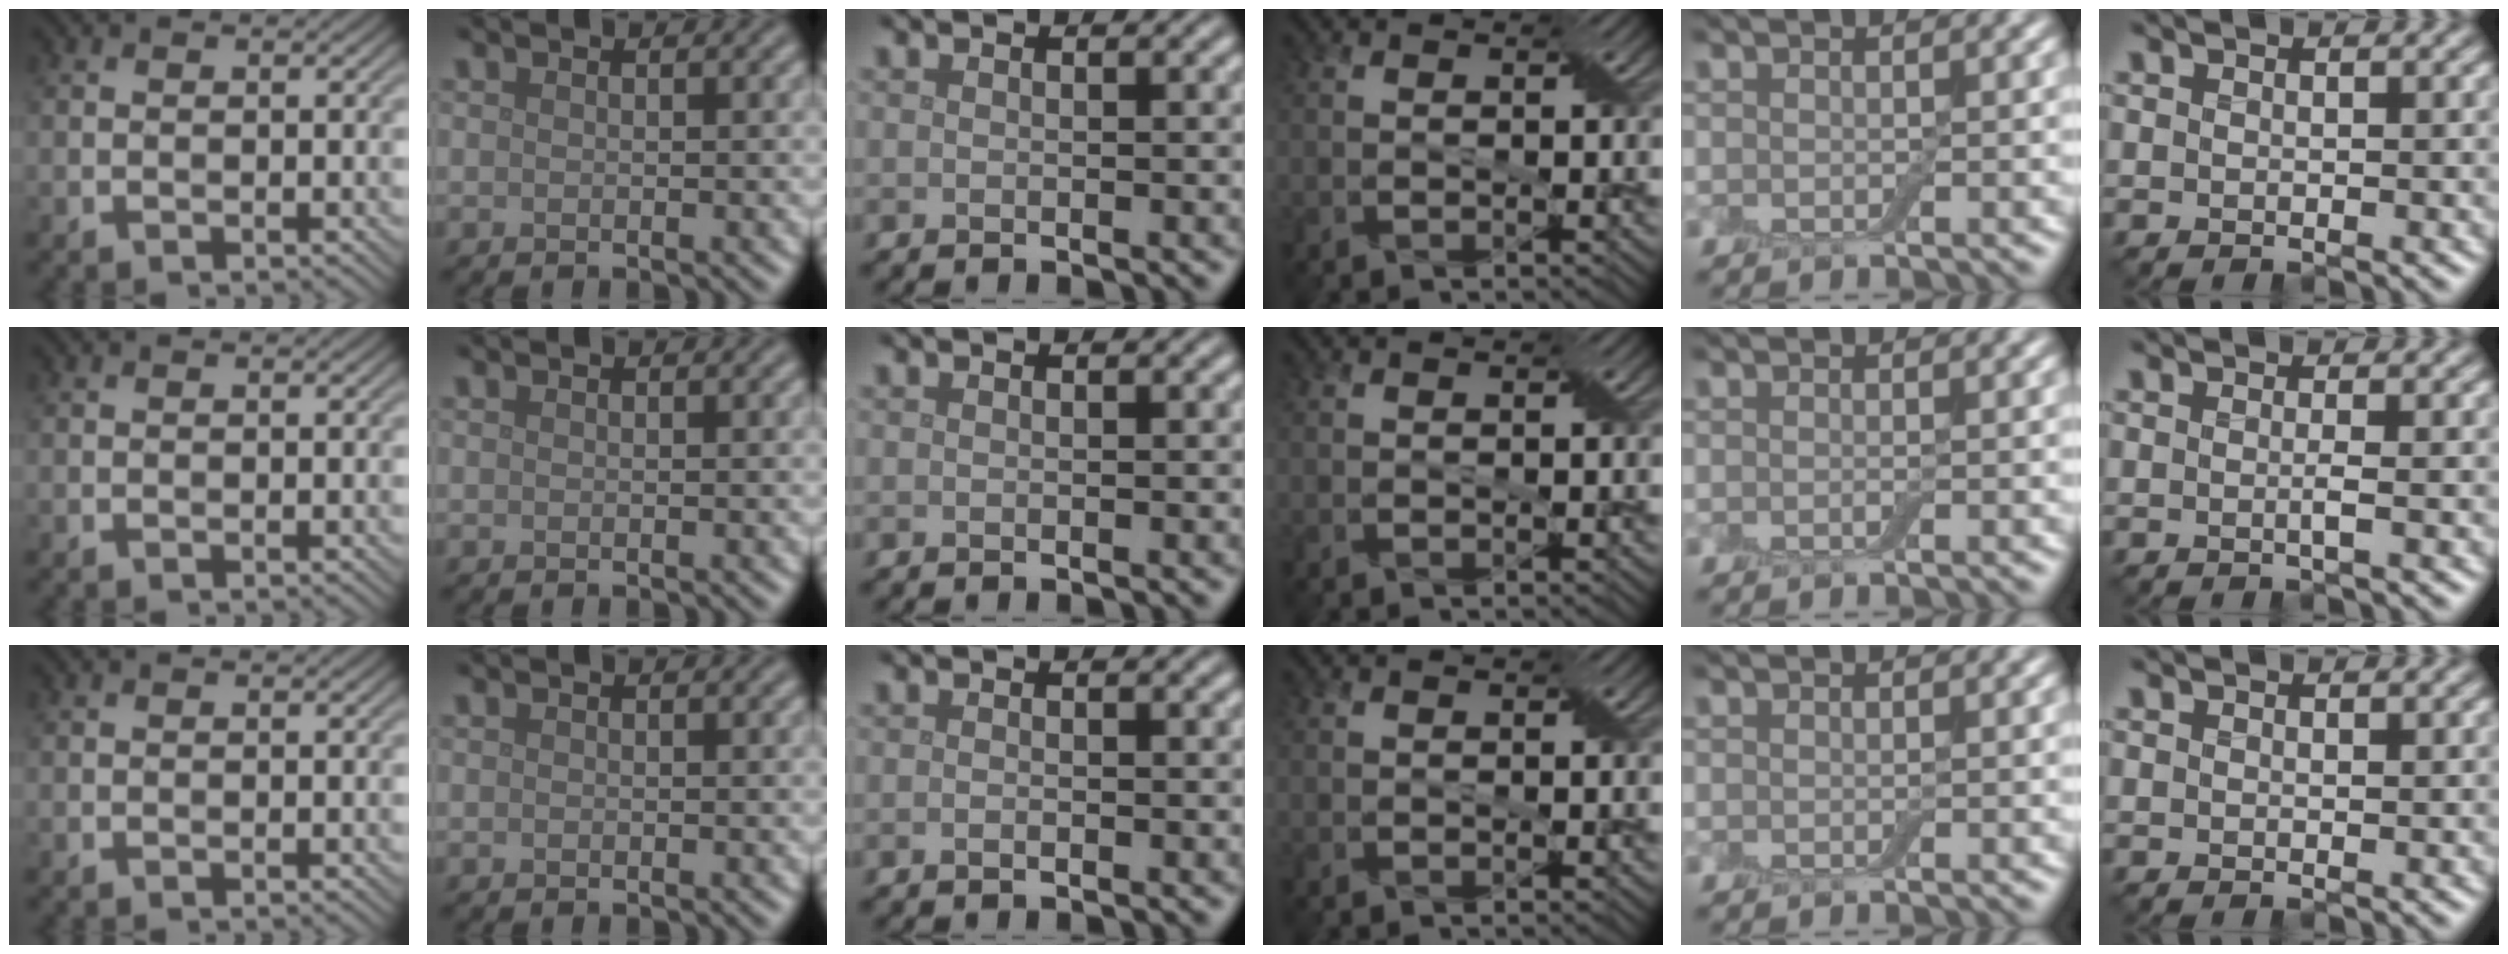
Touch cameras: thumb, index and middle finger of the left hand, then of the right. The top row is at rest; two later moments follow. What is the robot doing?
{"motion": "extract", "object": "drawer"}